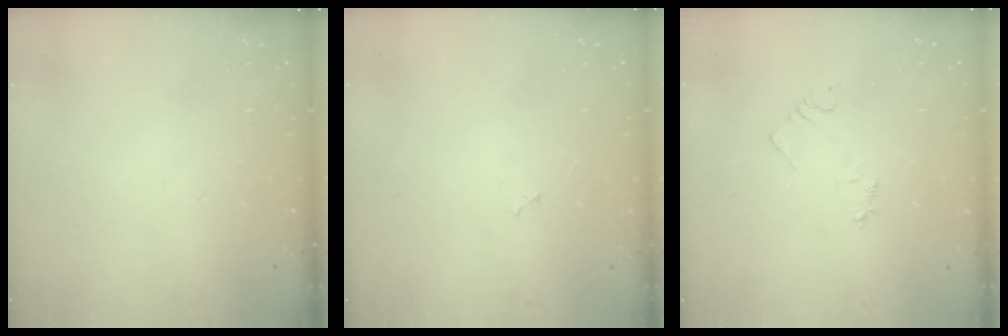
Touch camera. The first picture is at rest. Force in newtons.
{"total": 2.3, "press": 2.3, "slide": 0.2}
{"total": 3.9, "press": 3.8, "slide": 0.4}